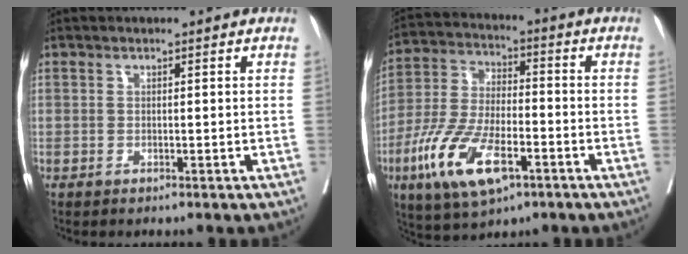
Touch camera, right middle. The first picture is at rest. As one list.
[{"total": 14.1, "force": [-6.3, 5.3, 11.4], "torque": [-0.238, -0.009, -0.113]}]